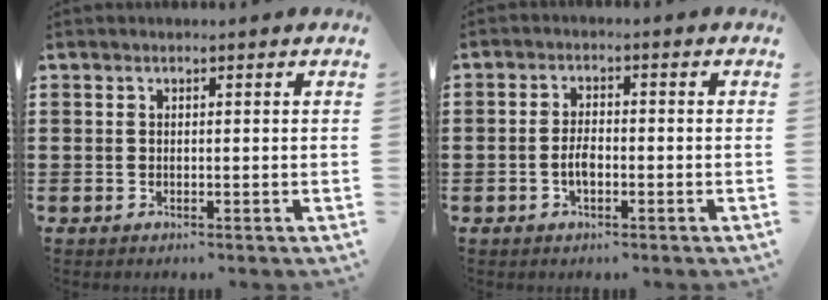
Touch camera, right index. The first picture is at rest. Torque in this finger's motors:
{"motor_torque": [2.14, 0.00, 0.61, 0.01]}